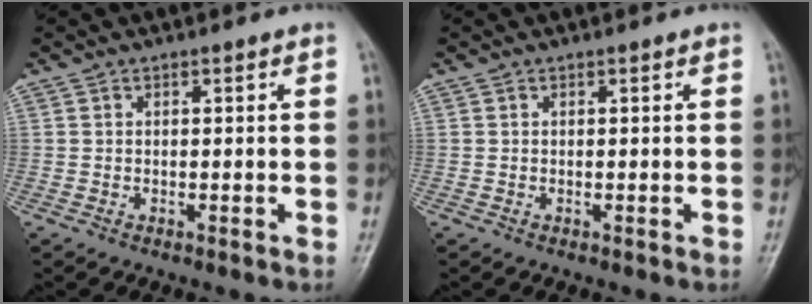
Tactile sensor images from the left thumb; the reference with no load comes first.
{"total": 0.0}